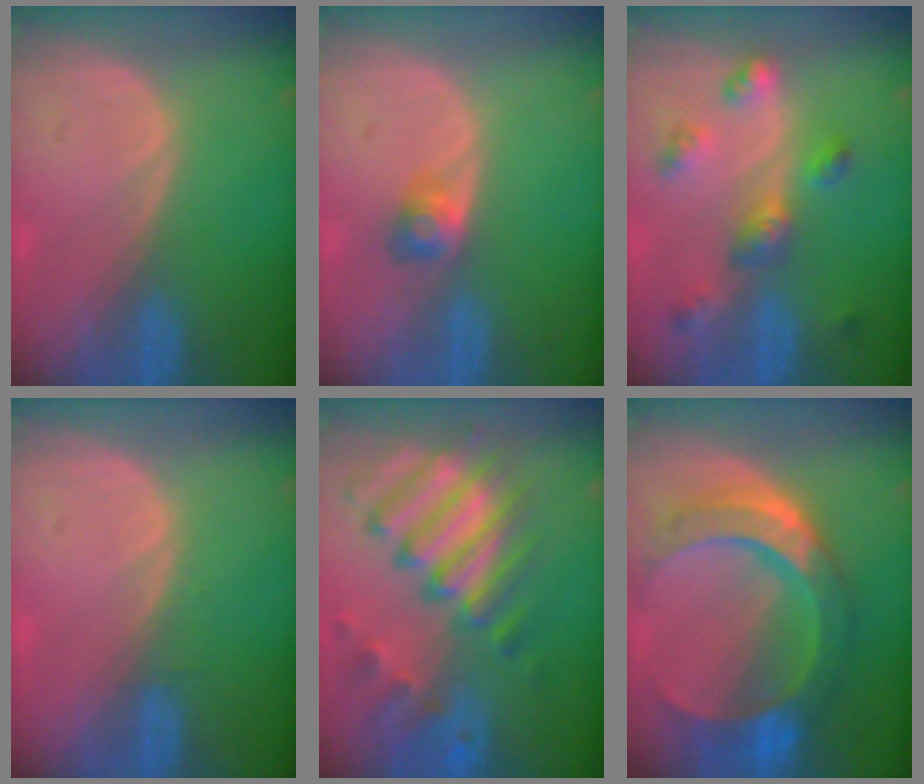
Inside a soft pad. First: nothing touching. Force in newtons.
{"total": 2.6, "press": 2.4, "slide": 0.9}
{"total": 6.4, "press": 5.7, "slide": 2.8}
{"total": 0.6, "press": 0.6, "slide": 0.2}
{"total": 11.4, "press": 9.9, "slide": 5.7}
{"total": 11.1, "press": 11.0, "slide": 1.1}